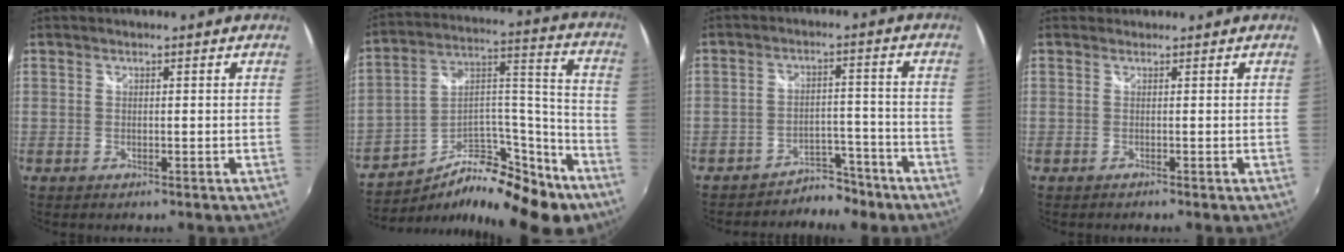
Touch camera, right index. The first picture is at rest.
{"total": 25.7, "force": [-15.5, 12.2, 16.5], "torque": [-0.283, 0.026, -0.226]}
{"total": 6.5, "force": [-5.6, 3.1, 1.2], "torque": [-0.024, 0.025, -0.077]}
{"total": 0.9, "force": [0.2, 0.8, 0.2], "torque": [-0.007, -0.002, -0.001]}